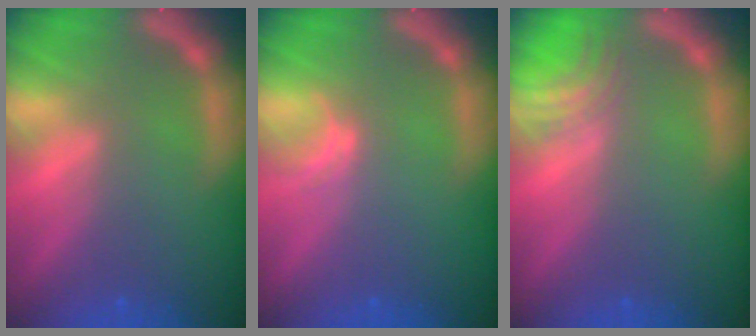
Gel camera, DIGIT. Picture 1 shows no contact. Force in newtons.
{"total": 1.0}
{"total": 3.0}